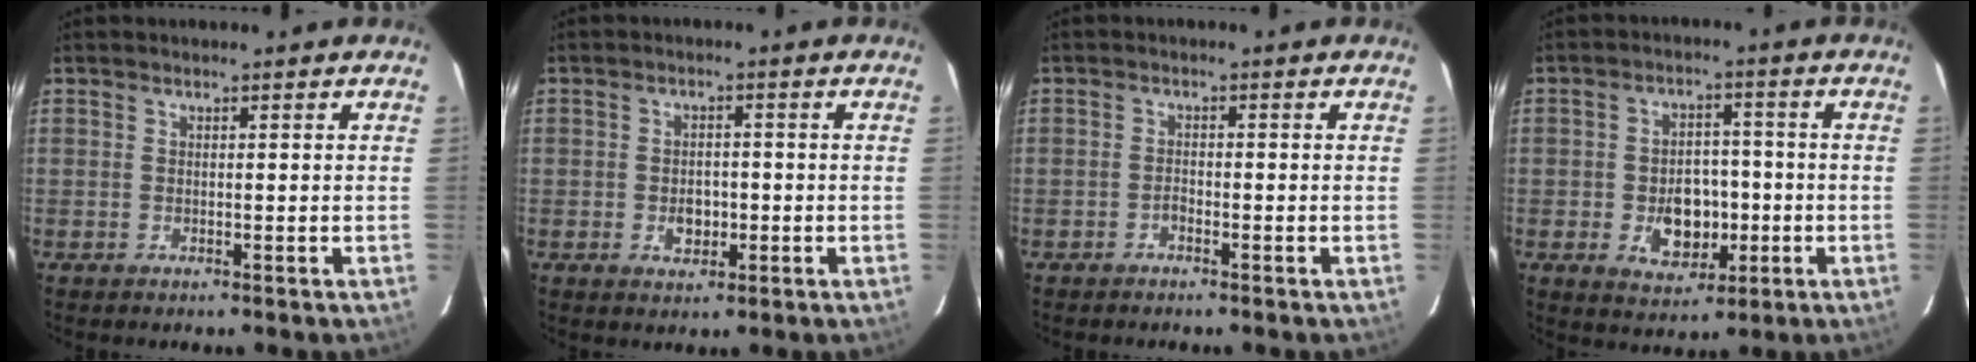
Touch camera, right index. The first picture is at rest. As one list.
[{"total": 3.8, "force": [-1.0, 3.0, 2.1], "torque": [-0.040, 0.004, -0.011]}, {"total": 1.1, "force": [-0.9, 0.4, 0.3], "torque": [-0.006, 0.002, -0.020]}, {"total": 8.6, "force": [-2.3, 6.3, 5.4], "torque": [-0.106, 0.008, -0.021]}]